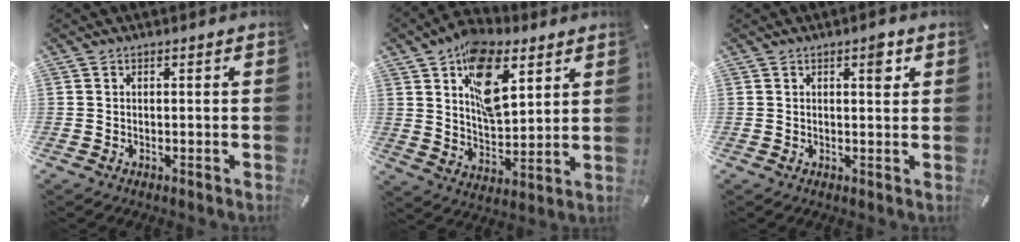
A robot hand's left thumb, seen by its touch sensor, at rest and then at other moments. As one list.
[{"total": 15.6, "force": [7.5, 8.9, 10.3], "torque": [-0.159, -0.022, 0.133]}, {"total": 3.5, "force": [1.7, 1.4, 2.8], "torque": [-0.026, -0.007, 0.020]}]